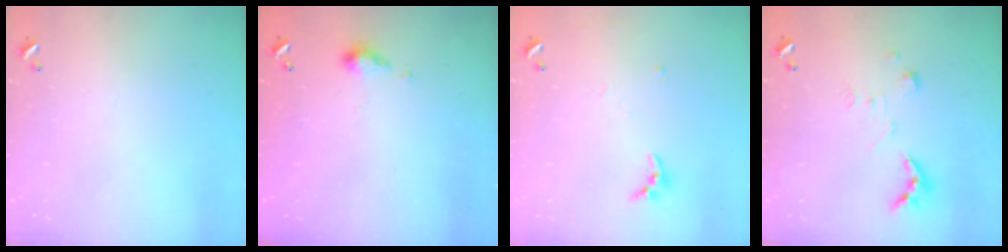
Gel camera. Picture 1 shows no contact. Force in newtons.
{"total": 3.8, "press": 3.7, "slide": 0.6}
{"total": 7.0, "press": 7.0, "slide": 0.4}
{"total": 2.7, "press": 2.2, "slide": 1.5}